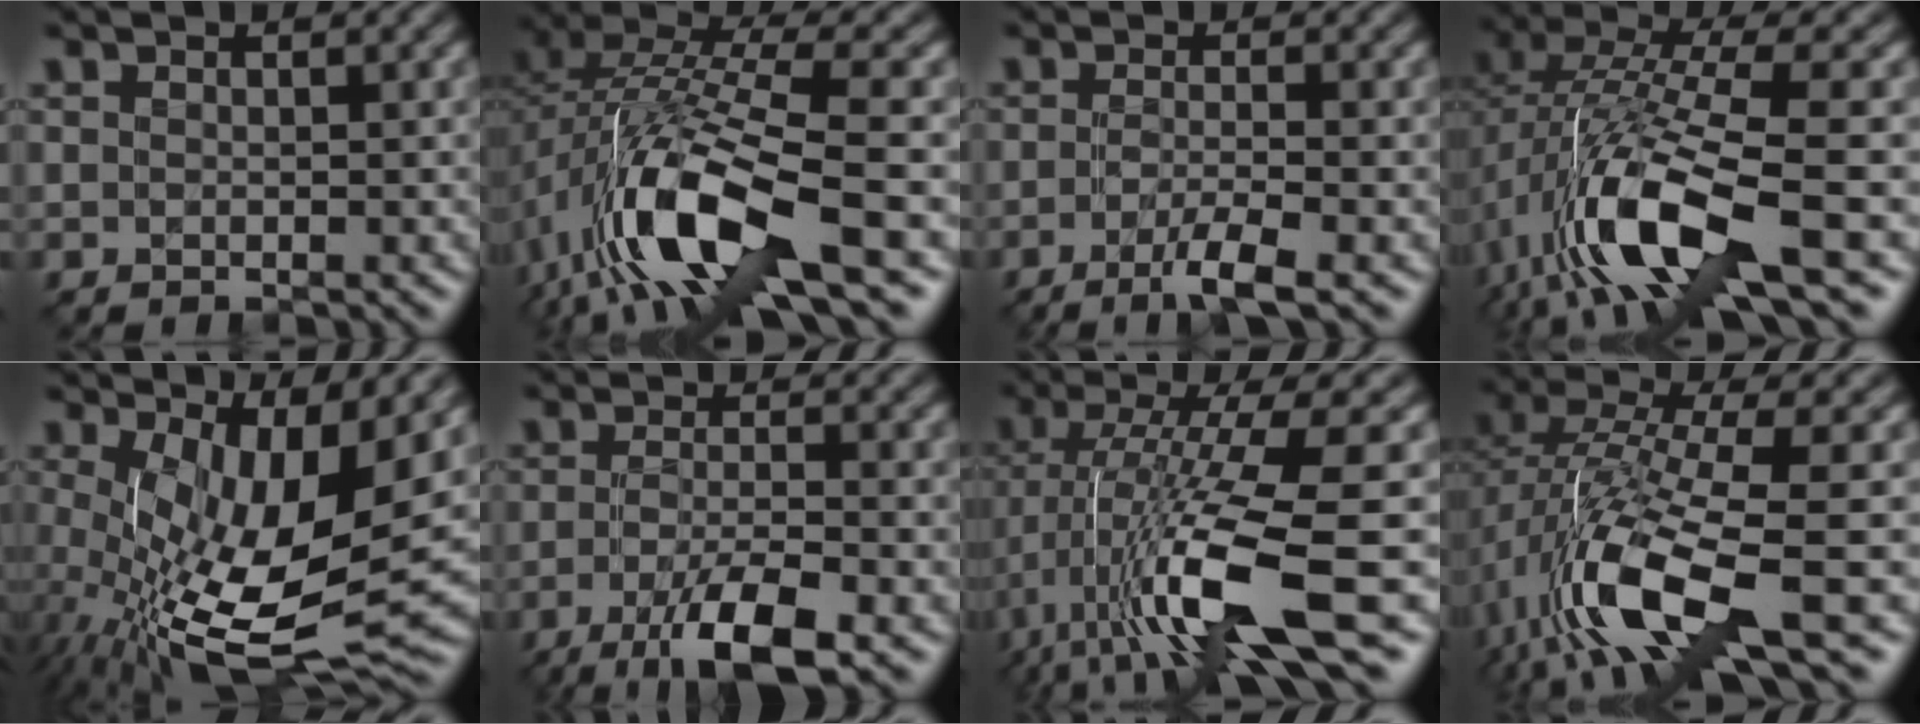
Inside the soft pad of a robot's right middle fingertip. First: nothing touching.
{"total": 12.4, "force": [-4.7, 4.5, 10.5], "torque": [-0.205, 0.007, -0.087]}
{"total": 3.4, "force": [-2.0, 0.4, 2.7], "torque": [-0.038, -0.002, -0.040]}
{"total": 11.4, "force": [-3.7, 3.9, 10.0], "torque": [-0.197, 0.002, -0.069]}
{"total": 12.9, "force": [0.0, 4.9, 11.9], "torque": [-0.214, -0.030, 0.018]}
{"total": 6.1, "force": [-3.4, 1.1, 4.9], "torque": [-0.078, -0.004, -0.058]}
{"total": 11.7, "force": [-4.7, 2.2, 10.5], "torque": [-0.182, -0.003, -0.078]}
{"total": 11.3, "force": [-3.9, 3.4, 10.0], "torque": [-0.200, -0.002, -0.071]}